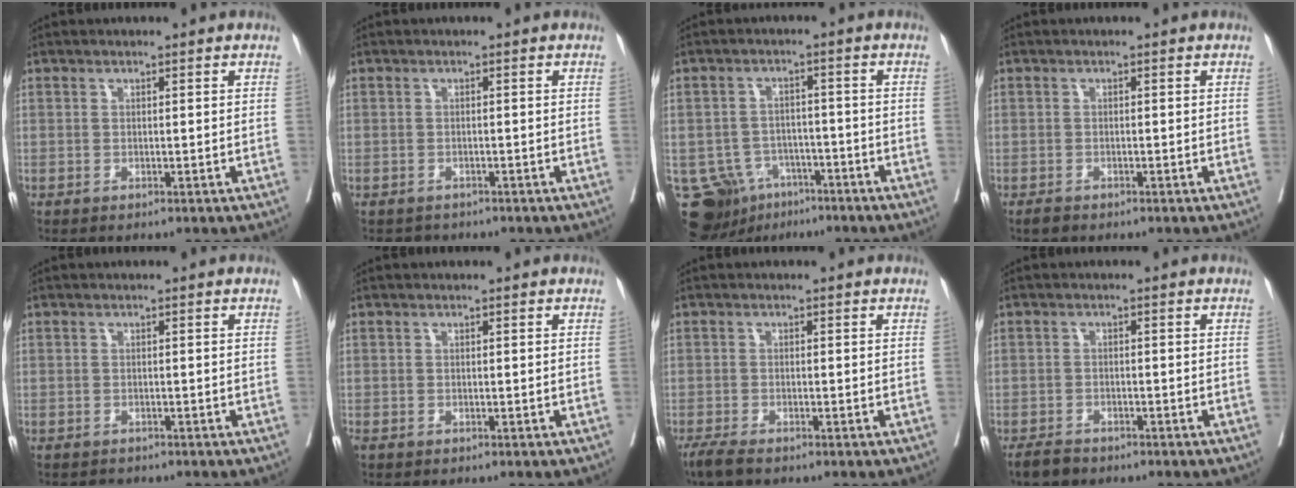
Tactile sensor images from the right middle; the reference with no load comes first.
{"total": 2.0, "force": [-1.7, 1.1, -0.2], "torque": [-0.003, 0.000, -0.029]}
{"total": 10.9, "force": [-6.4, 8.1, 3.7], "torque": [-0.073, 0.014, -0.089]}
{"total": 1.1, "force": [-0.9, 0.5, 0.4], "torque": [-0.011, -0.001, -0.014]}
{"total": 1.5, "force": [-1.4, 0.6, 0.0], "torque": [-0.003, -0.004, -0.022]}
{"total": 0.6, "force": [-0.5, 0.3, 0.2], "torque": [-0.009, -0.001, -0.009]}
{"total": 2.7, "force": [-2.1, 0.5, 1.5], "torque": [-0.034, -0.008, -0.040]}
{"total": 2.8, "force": [-2.4, 1.3, 0.8], "torque": [-0.016, -0.001, -0.039]}